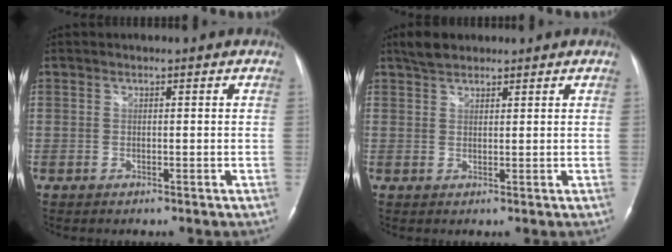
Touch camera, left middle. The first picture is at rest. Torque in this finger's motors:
{"motor_torque": [0.06, -0.02, -0.01, 0.02]}